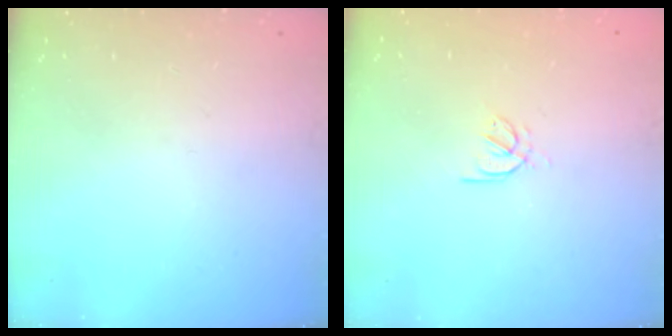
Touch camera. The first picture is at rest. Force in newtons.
{"total": 2.4, "press": 2.4, "slide": 0.5}